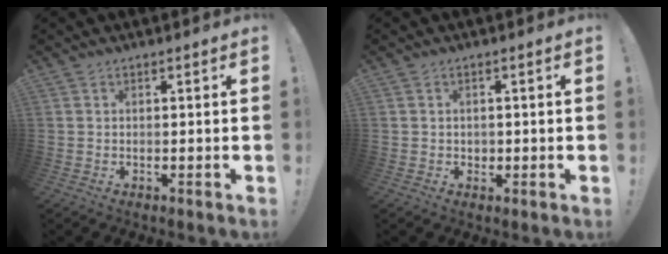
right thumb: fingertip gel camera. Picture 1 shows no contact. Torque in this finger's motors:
{"motor_torque": [-0.33, 0.14, 0.21, -0.25, 0.00]}